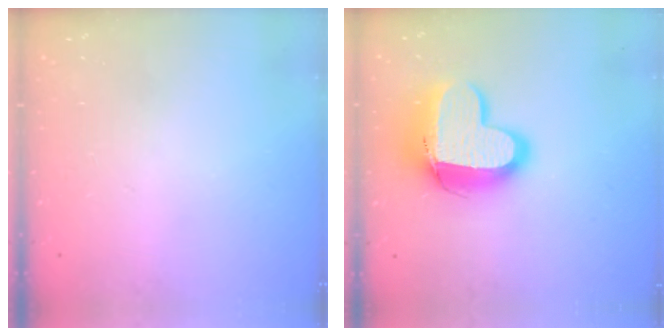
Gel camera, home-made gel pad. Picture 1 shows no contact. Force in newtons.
{"total": 16.0, "press": 16.0, "slide": 1.1}